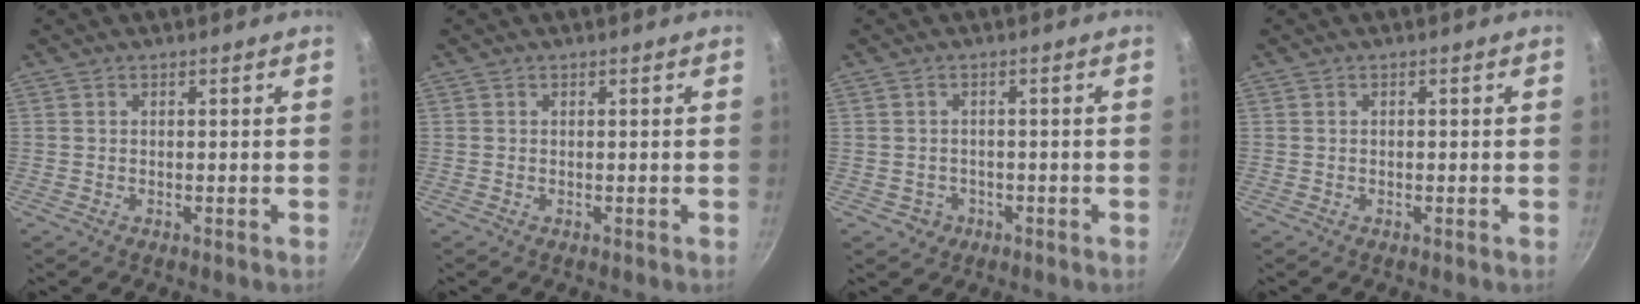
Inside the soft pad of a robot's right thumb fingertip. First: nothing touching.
{"total": 0.0}
{"total": 2.9, "force": [-0.9, 2.6, 0.7], "torque": [-0.002, 0.008, -0.004]}
{"total": 0.0}